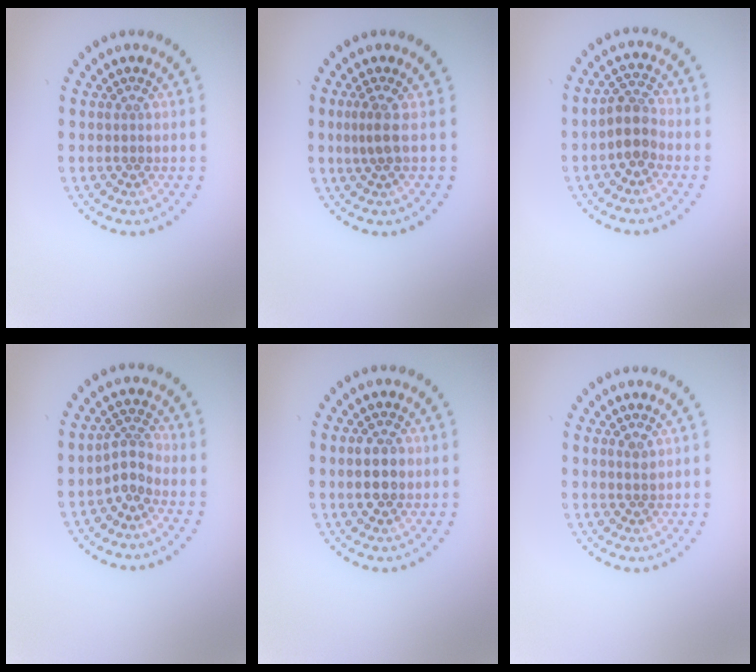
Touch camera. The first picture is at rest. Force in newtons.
{"total": 1.8, "press": 1.3, "slide": 1.2}
{"total": 2.8, "press": 2.5, "slide": 1.3}
{"total": 2.3, "press": 1.6, "slide": 1.6}
{"total": 2.9, "press": 2.9, "slide": 0.2}
{"total": 0.8, "press": 0.7, "slide": 0.3}